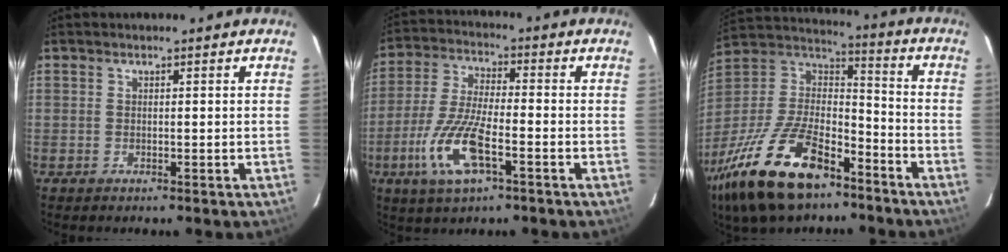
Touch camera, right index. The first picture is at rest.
{"total": 12.6, "force": [-5.3, 3.8, 10.8], "torque": [-0.235, -0.011, -0.103]}
{"total": 25.6, "force": [-16.1, 11.5, 16.2], "torque": [-0.343, -0.020, -0.277]}